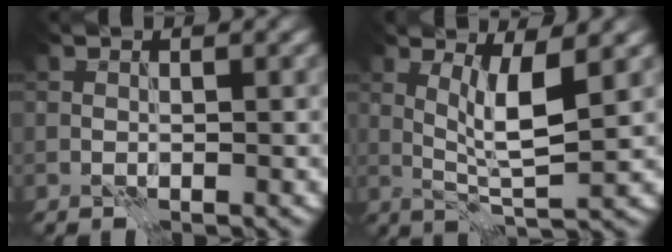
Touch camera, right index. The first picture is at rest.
{"total": 4.2, "force": [1.0, 0.5, 4.1], "torque": [-0.082, -0.010, 0.025]}